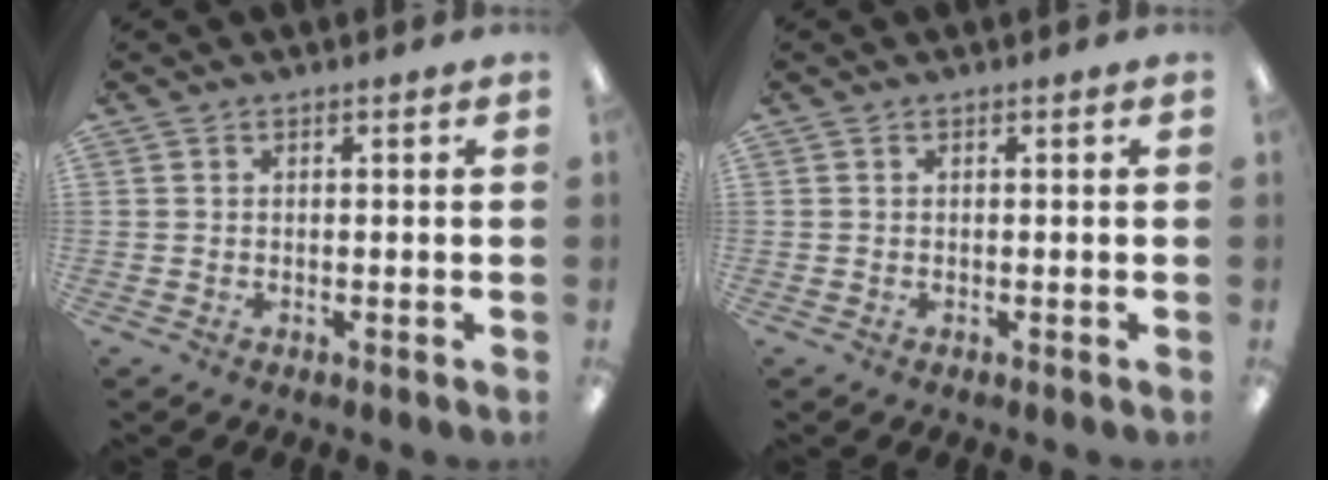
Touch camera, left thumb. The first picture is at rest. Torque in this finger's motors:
{"motor_torque": [0.01, 0.01, -0.19, 0.08, 0.00]}